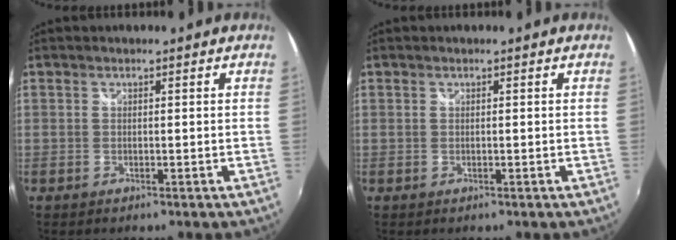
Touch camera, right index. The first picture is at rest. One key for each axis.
{"total": 0.0}